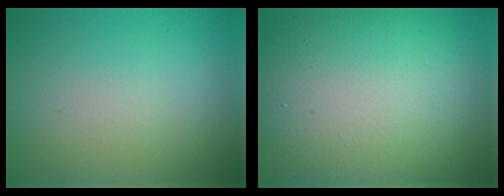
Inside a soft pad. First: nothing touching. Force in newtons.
{"total": 15.5, "press": 15.5, "slide": 1.0}